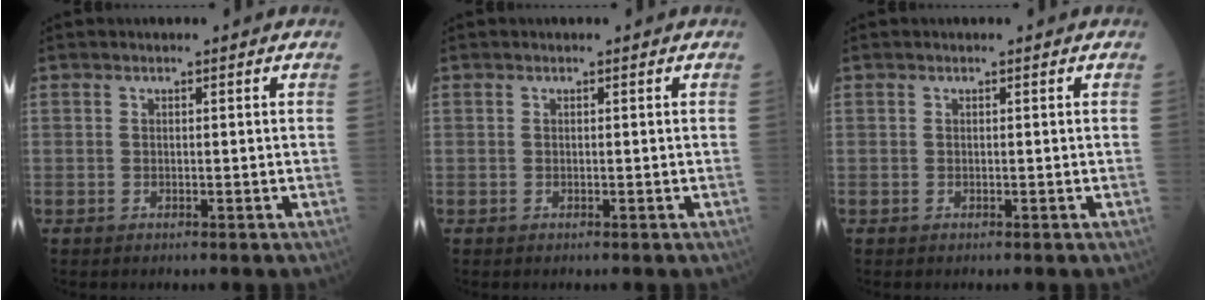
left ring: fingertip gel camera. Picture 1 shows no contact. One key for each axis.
{"total": 0.0}
{"total": 0.0}